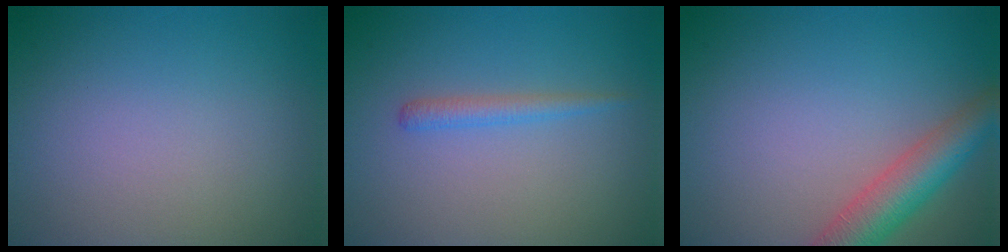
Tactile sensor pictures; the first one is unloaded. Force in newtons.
{"total": 1.3, "press": 1.3, "slide": 0.1}
{"total": 5.0, "press": 4.9, "slide": 0.2}